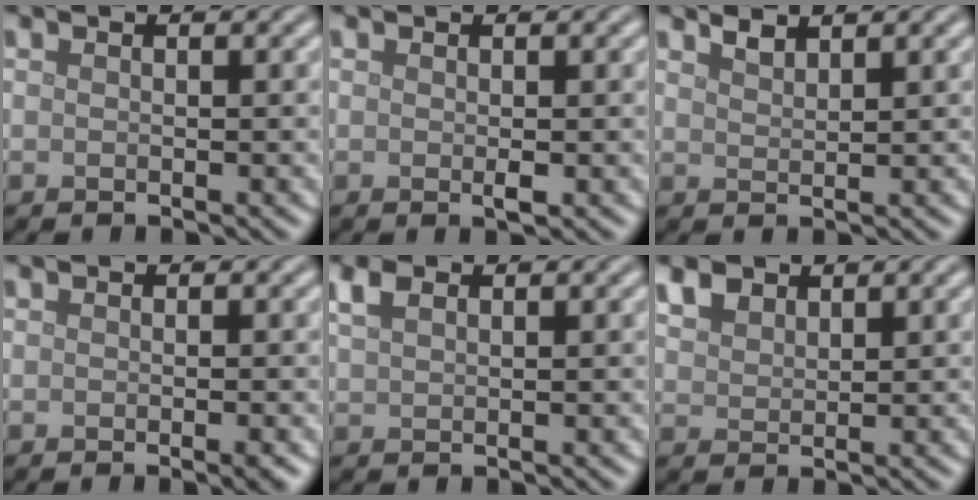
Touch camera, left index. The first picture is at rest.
{"total": 0.7, "force": [0.0, 0.2, 0.7], "torque": [-0.014, -0.002, 0.000]}
{"total": 1.3, "force": [1.3, 0.2, 0.3], "torque": [-0.005, -0.001, 0.026]}
{"total": 1.1, "force": [-0.4, 0.2, 1.0], "torque": [-0.012, -0.003, -0.007]}
{"total": 2.2, "force": [1.4, 1.2, 1.3], "torque": [-0.032, 0.007, 0.031]}
{"total": 2.5, "force": [1.9, 1.5, 0.9], "torque": [-0.027, 0.007, 0.040]}